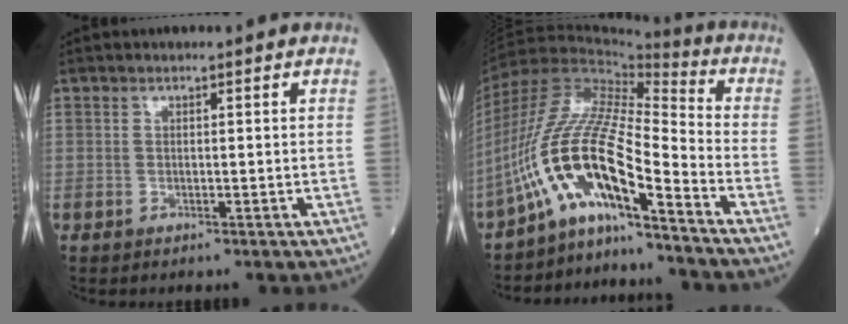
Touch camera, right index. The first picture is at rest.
{"total": 14.4, "force": [-9.1, 1.9, 11.0], "torque": [-0.230, 0.024, -0.165]}